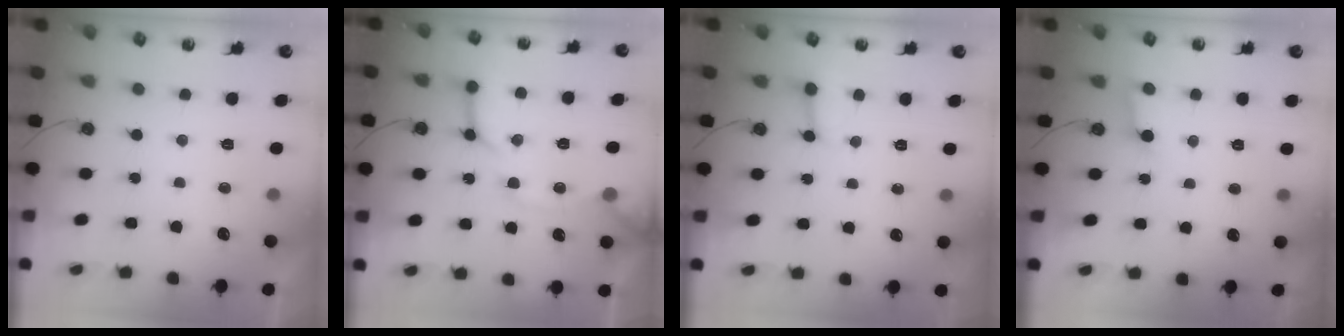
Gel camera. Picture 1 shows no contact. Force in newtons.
{"total": 14.7, "press": 14.7, "slide": 1.6}
{"total": 3.0, "press": 3.0, "slide": 0.2}
{"total": 4.3, "press": 4.2, "slide": 0.6}